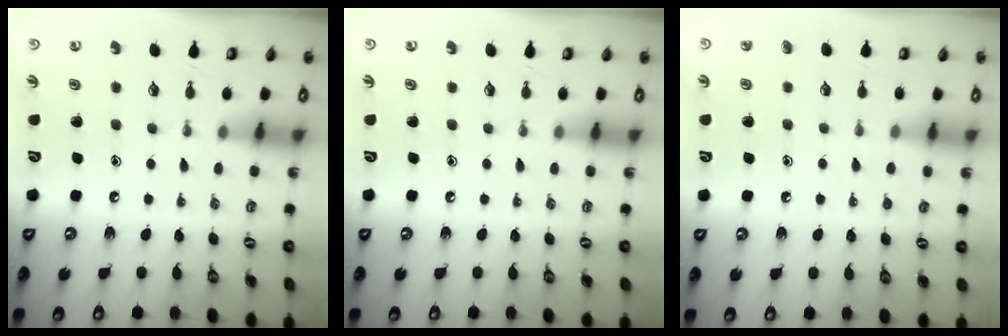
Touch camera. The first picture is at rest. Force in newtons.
{"total": 0.0}
{"total": 3.9, "press": 3.8, "slide": 0.5}